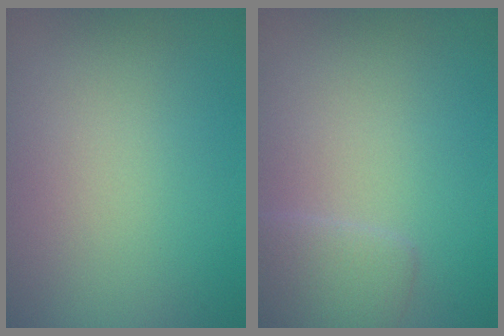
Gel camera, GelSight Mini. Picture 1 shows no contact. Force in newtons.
{"total": 2.1, "press": 2.1, "slide": 0.1}